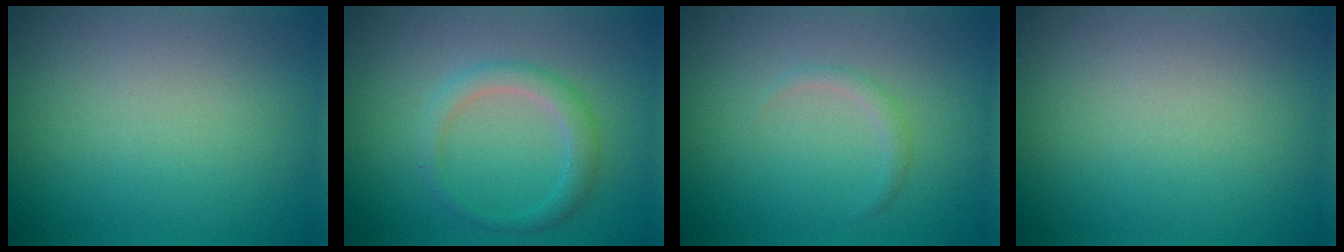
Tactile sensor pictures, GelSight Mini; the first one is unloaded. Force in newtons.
{"total": 2.4, "press": 2.4, "slide": 0.1}
{"total": 0.9, "press": 0.9, "slide": 0.1}
{"total": 0.0}